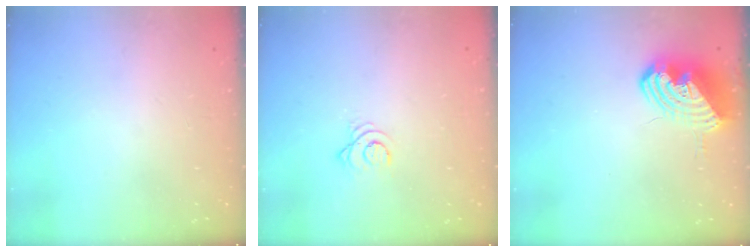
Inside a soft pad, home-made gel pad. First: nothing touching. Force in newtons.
{"total": 2.9, "press": 2.9, "slide": 0.4}
{"total": 11.6, "press": 11.4, "slide": 1.8}